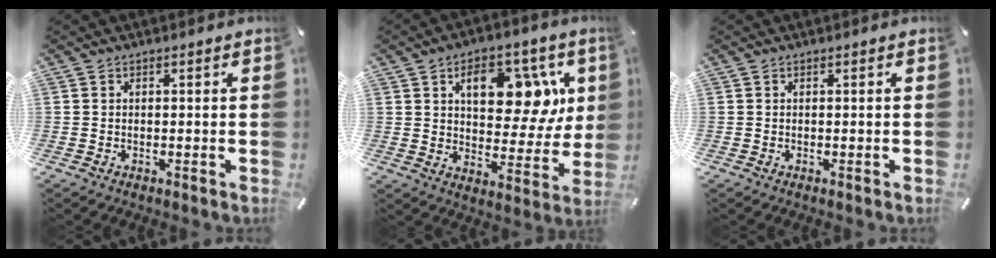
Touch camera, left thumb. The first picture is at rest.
{"total": 15.2, "force": [6.2, 8.9, 10.6], "torque": [-0.128, -0.028, 0.102]}
{"total": 0.0}